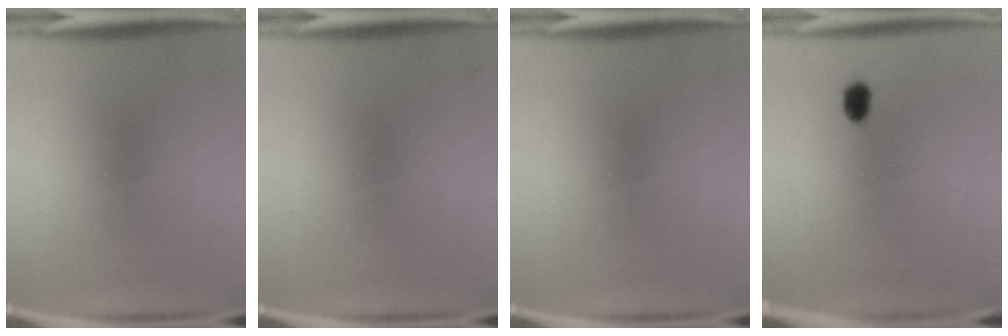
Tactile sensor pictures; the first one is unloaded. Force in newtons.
{"total": 0.0}
{"total": 0.0}
{"total": 2.6}